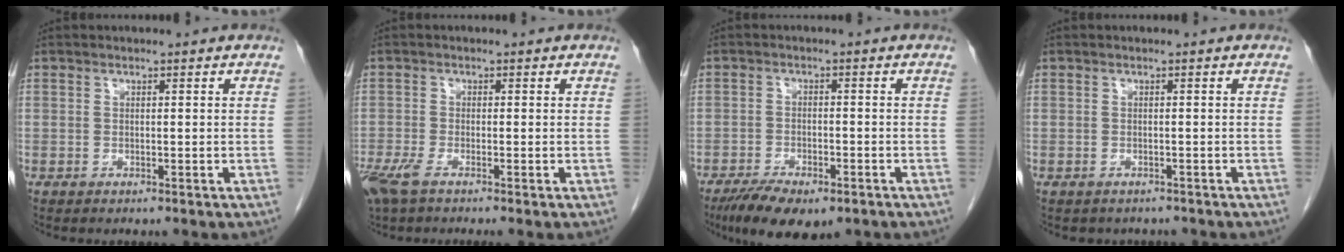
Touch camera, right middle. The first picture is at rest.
{"total": 4.1, "force": [-2.7, 0.7, 3.0], "torque": [-0.062, -0.012, -0.055]}
{"total": 9.3, "force": [-6.5, 3.4, 5.8], "torque": [-0.090, -0.013, -0.100]}
{"total": 3.4, "force": [-2.9, 1.6, 0.6], "torque": [-0.011, 0.002, -0.034]}